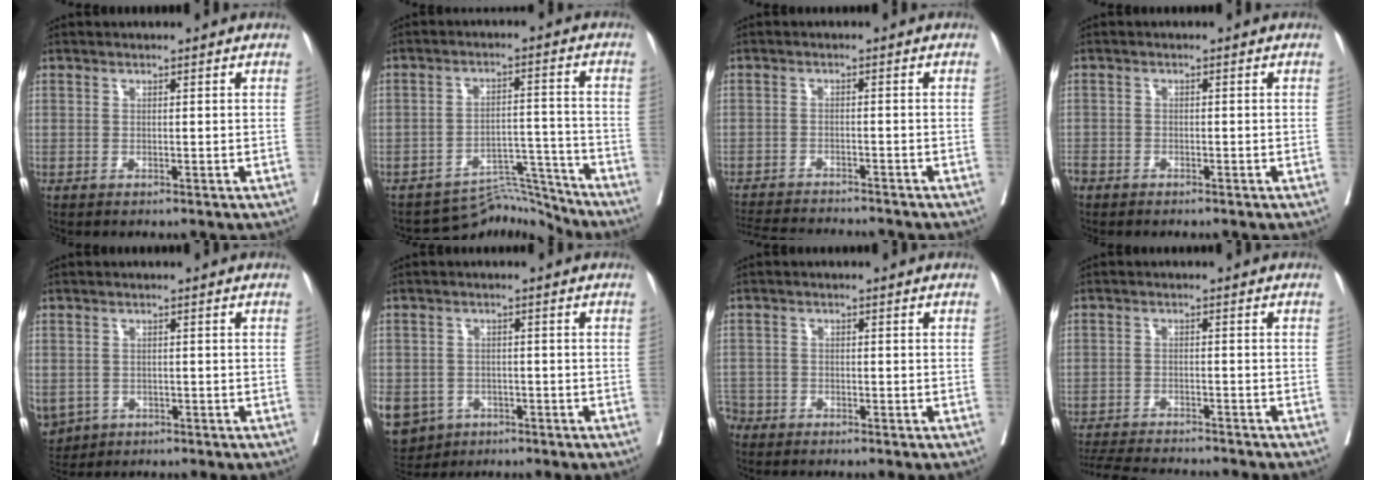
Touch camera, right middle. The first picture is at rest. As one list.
[{"total": 7.4, "force": [-7.2, -0.4, -1.8], "torque": [0.032, 0.035, -0.111]}, {"total": 12.5, "force": [-11.7, 0.7, 4.3], "torque": [-0.076, -0.017, -0.168]}, {"total": 2.7, "force": [-2.2, 1.3, 1.0], "torque": [-0.025, -0.005, -0.046]}, {"total": 9.2, "force": [-3.8, 7.5, 3.7], "torque": [-0.114, -0.006, -0.052]}, {"total": 11.7, "force": [-5.5, 9.5, 4.1], "torque": [-0.121, -0.005, -0.078]}, {"total": 3.0, "force": [-2.7, 1.4, 0.0], "torque": [0.002, -0.001, -0.060]}, {"total": 14.3, "force": [-13.3, 1.3, 5.3], "torque": [-0.109, -0.023, -0.193]}]